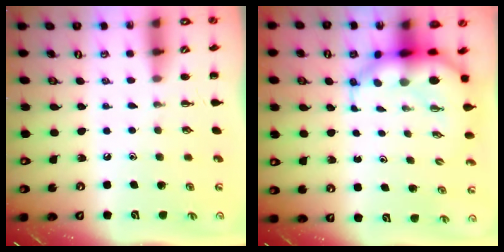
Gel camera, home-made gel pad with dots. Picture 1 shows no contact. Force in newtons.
{"total": 8.0, "press": 7.6, "slide": 2.3}